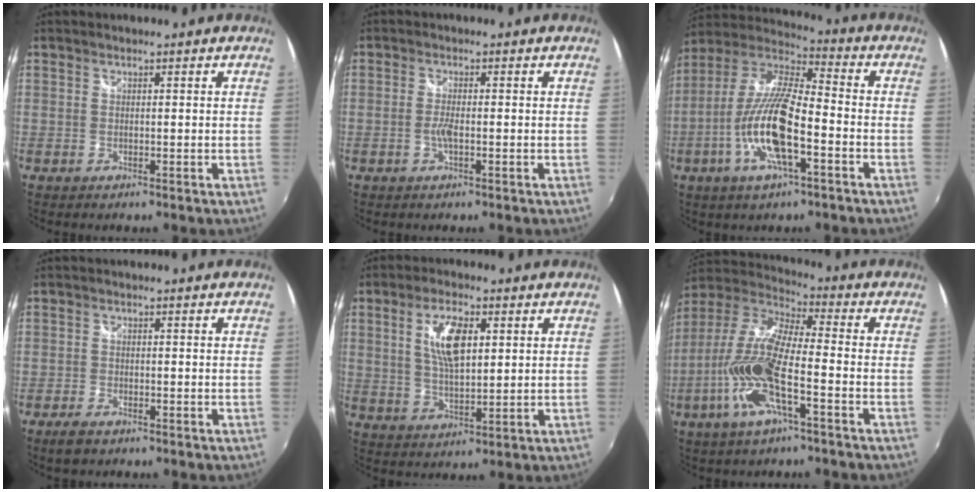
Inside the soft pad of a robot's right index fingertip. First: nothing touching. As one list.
[{"total": 2.3, "force": [-0.7, 0.5, 2.2], "torque": [-0.047, -0.002, -0.014]}, {"total": 16.2, "force": [-5.9, 4.3, 14.5], "torque": [-0.290, -0.011, -0.117]}, {"total": 3.0, "force": [-2.2, 1.3, 1.6], "torque": [-0.040, -0.005, -0.042]}, {"total": 8.6, "force": [2.6, 3.6, 7.3], "torque": [-0.137, 0.007, 0.052]}, {"total": 16.6, "force": [-6.2, 3.8, 14.9], "torque": [-0.312, -0.016, -0.129]}]